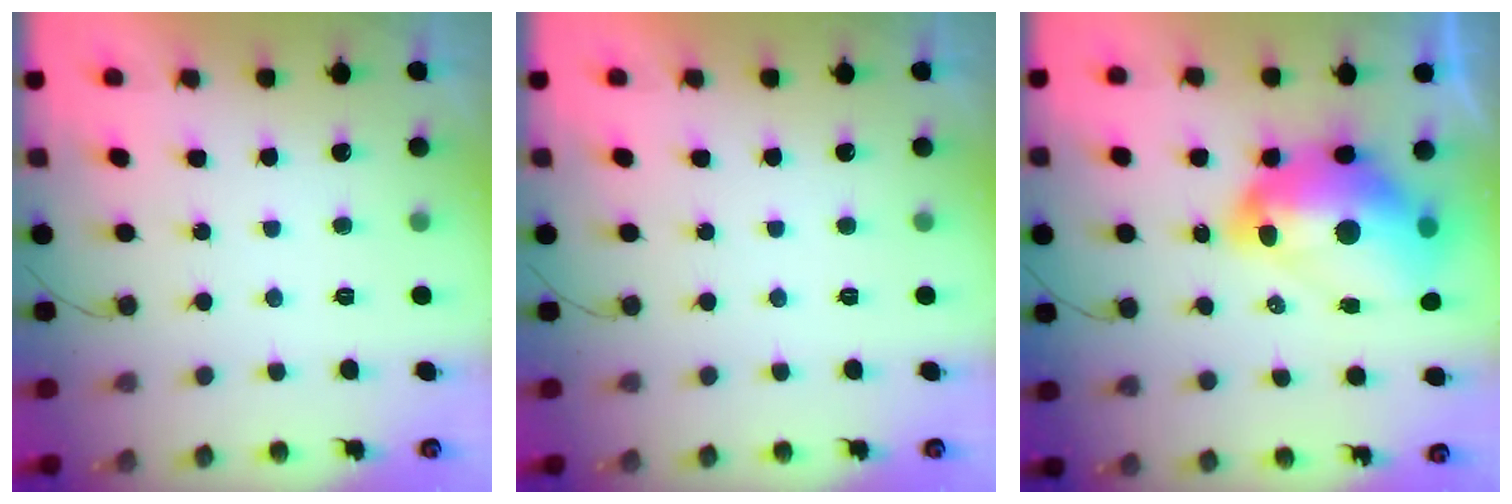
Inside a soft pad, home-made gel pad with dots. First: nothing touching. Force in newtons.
{"total": 0.0}
{"total": 19.9, "press": 19.7, "slide": 2.3}